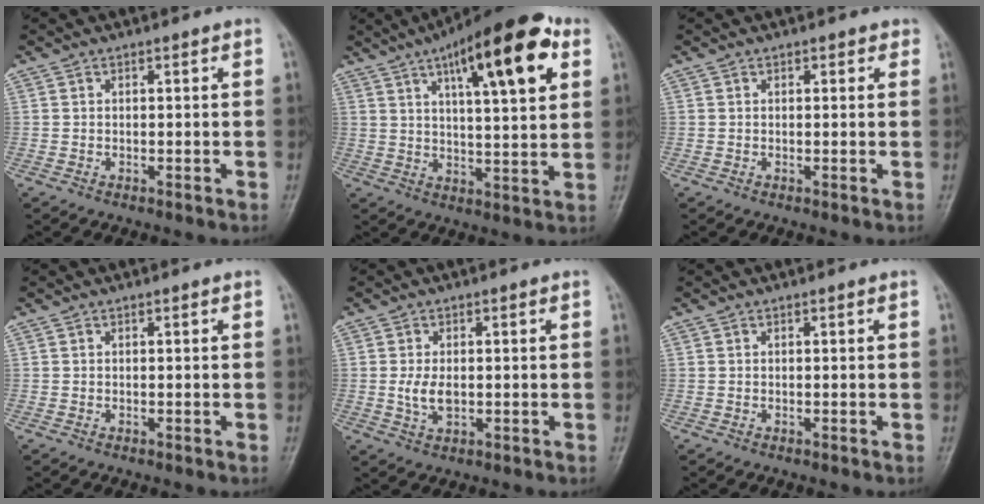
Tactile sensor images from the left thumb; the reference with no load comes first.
{"total": 19.2, "force": [8.6, 5.8, 16.1], "torque": [-0.214, -0.015, 0.125]}
{"total": 1.2, "force": [0.7, 0.8, 0.5], "torque": [0.007, -0.001, 0.003]}
{"total": 0.0}
{"total": 4.0, "force": [-0.2, 2.3, 3.2], "torque": [-0.064, -0.006, -0.002]}
{"total": 0.0}